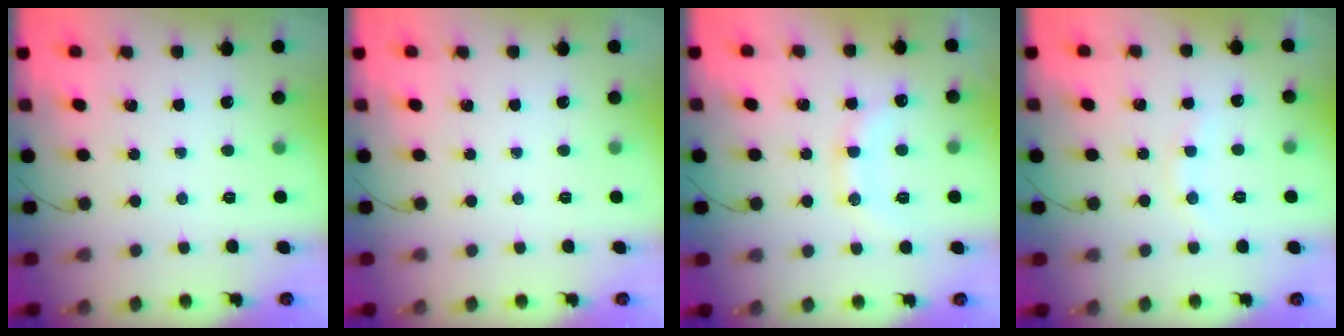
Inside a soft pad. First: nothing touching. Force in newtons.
{"total": 0.0}
{"total": 12.6, "press": 12.6, "slide": 1.0}
{"total": 6.5, "press": 6.4, "slide": 1.1}